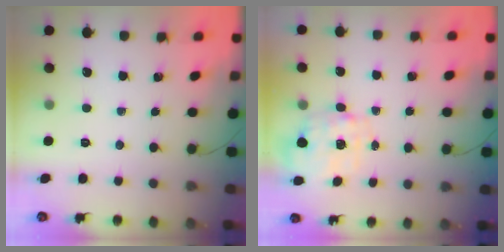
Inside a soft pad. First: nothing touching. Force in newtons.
{"total": 2.9, "press": 2.7, "slide": 0.9}